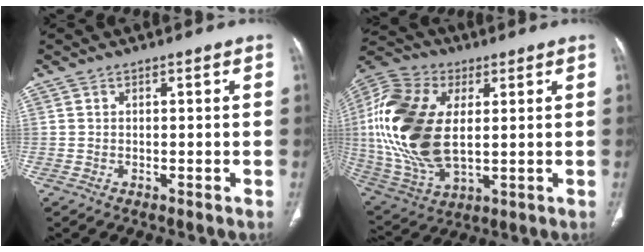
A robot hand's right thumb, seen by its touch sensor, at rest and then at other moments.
{"total": 23.2, "force": [2.7, 13.5, 18.7], "torque": [-0.399, -0.010, 0.052]}